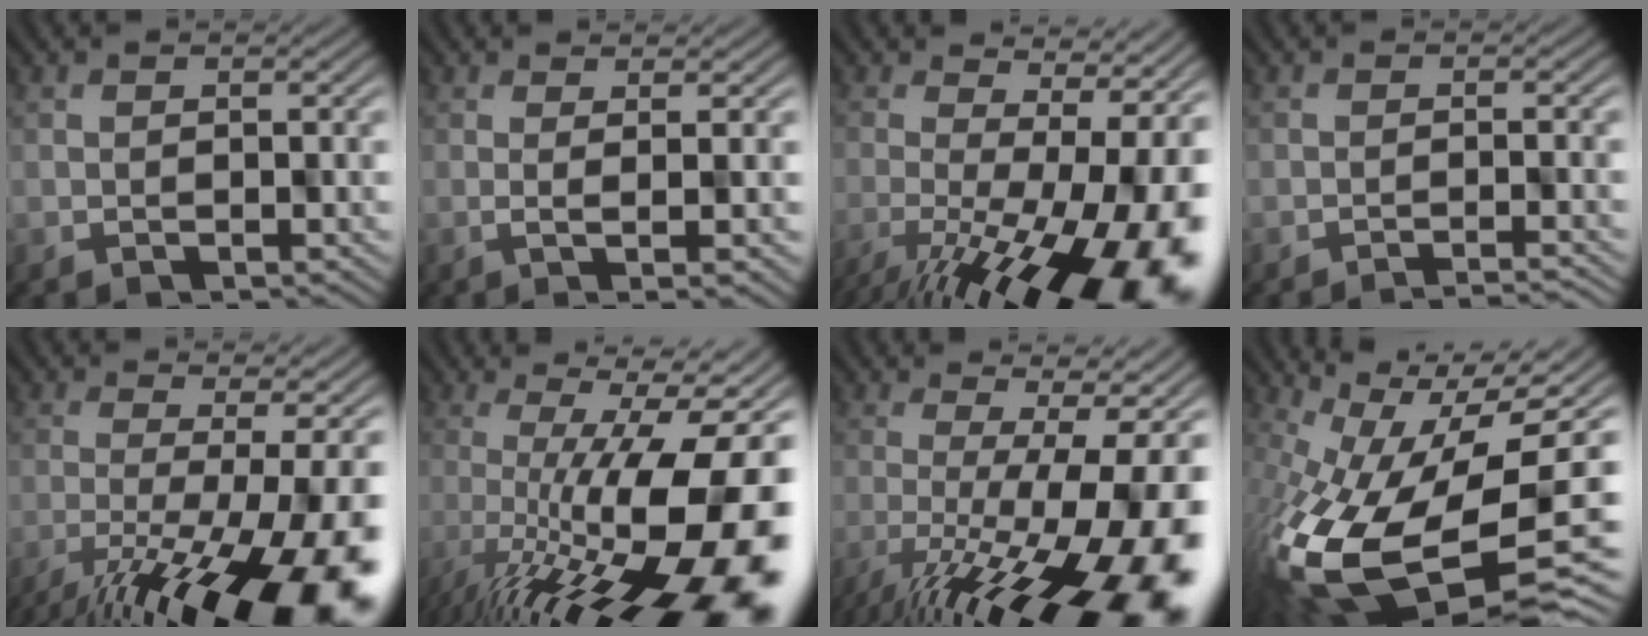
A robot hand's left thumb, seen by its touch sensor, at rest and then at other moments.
{"total": 3.9, "force": [-0.1, 0.8, 3.9], "torque": [-0.049, 0.003, -0.002]}
{"total": 16.6, "force": [-7.0, 5.2, 14.1], "torque": [-0.226, -0.042, -0.090]}
{"total": 3.3, "force": [-2.8, 0.2, 1.8], "torque": [-0.024, 0.013, -0.043]}
{"total": 17.3, "force": [-9.9, 5.1, 13.2], "torque": [-0.216, -0.051, -0.139]}
{"total": 19.3, "force": [-5.5, 5.8, 17.5], "torque": [-0.264, -0.020, -0.091]}
{"total": 17.5, "force": [-7.2, 4.4, 15.4], "torque": [-0.239, -0.026, -0.107]}
{"total": 16.9, "force": [-2.7, 8.0, 14.7], "torque": [-0.312, -0.054, -0.030]}